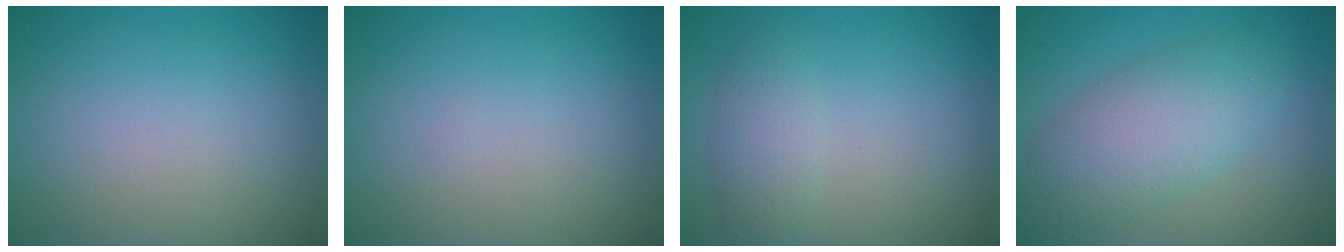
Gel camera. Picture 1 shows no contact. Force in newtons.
{"total": 0.0}
{"total": 2.3, "press": 2.3, "slide": 0.0}
{"total": 6.0, "press": 6.0, "slide": 0.3}